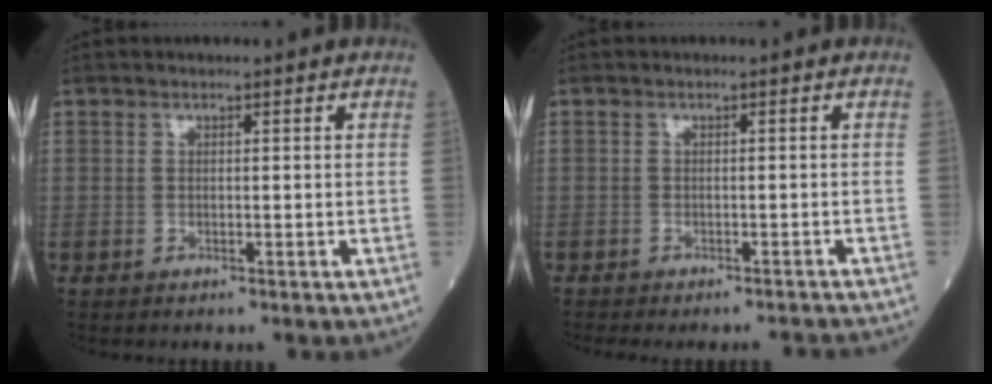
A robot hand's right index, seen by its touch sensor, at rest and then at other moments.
{"total": 5.8, "force": [-5.7, 0.1, 1.4], "torque": [-0.009, -0.010, -0.069]}